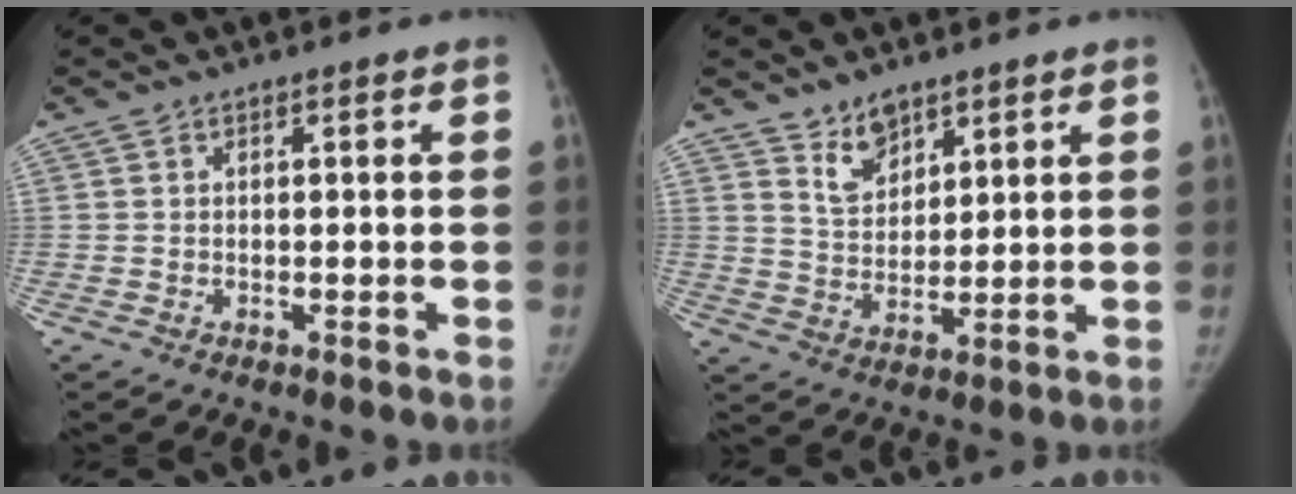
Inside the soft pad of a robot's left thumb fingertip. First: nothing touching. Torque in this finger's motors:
{"motor_torque": [0.19, -0.18, 0.09, 0.06, 0.02]}